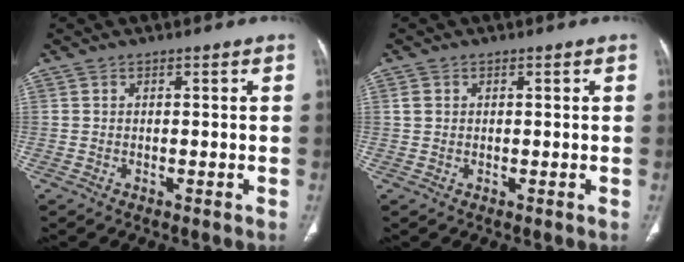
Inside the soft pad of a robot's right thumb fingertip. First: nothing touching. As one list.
[{"total": 1.2, "force": [0.3, 1.0, 0.6], "torque": [-0.010, 0.004, 0.007]}]